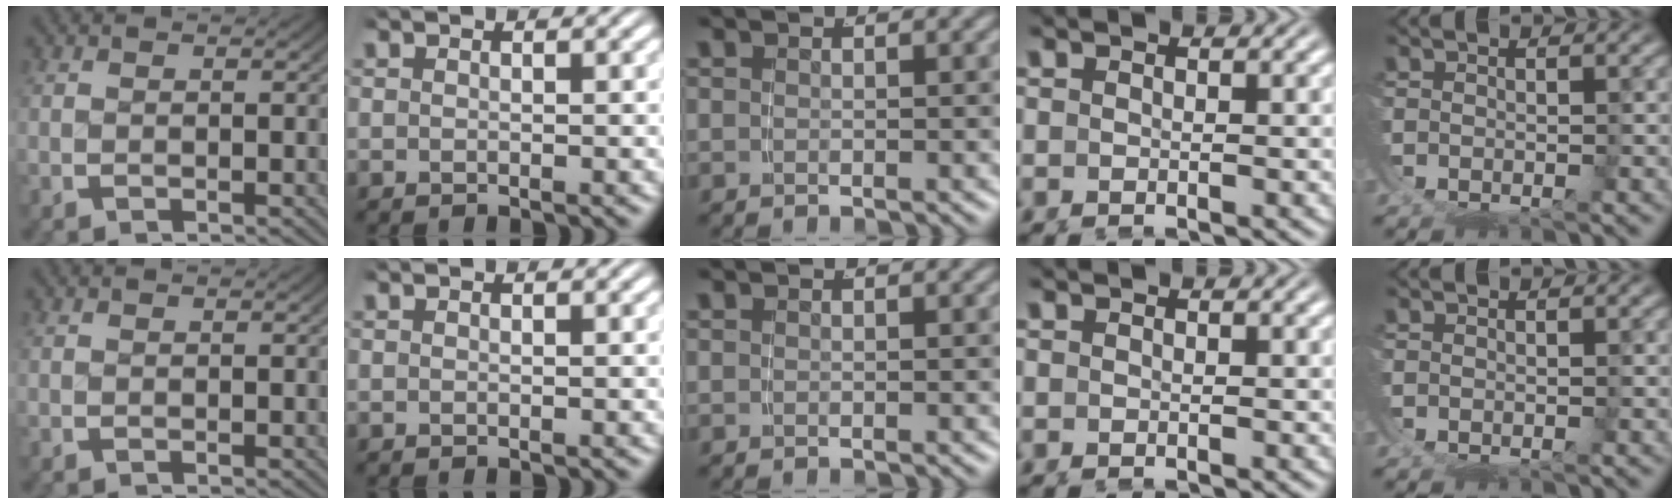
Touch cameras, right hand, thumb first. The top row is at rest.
{}